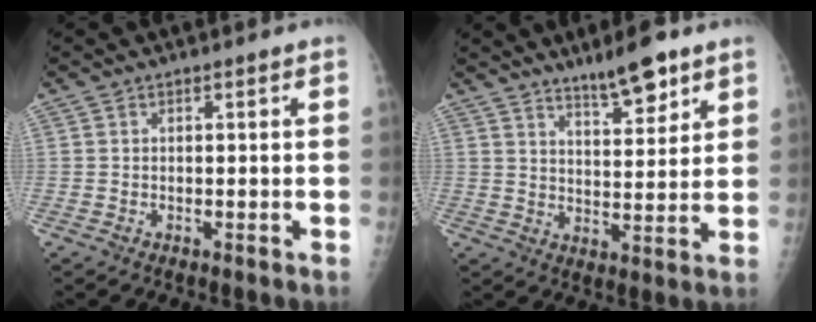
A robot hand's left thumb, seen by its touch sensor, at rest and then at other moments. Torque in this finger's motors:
{"motor_torque": [0.16, 0.25, -0.29, -0.28, 0.08]}